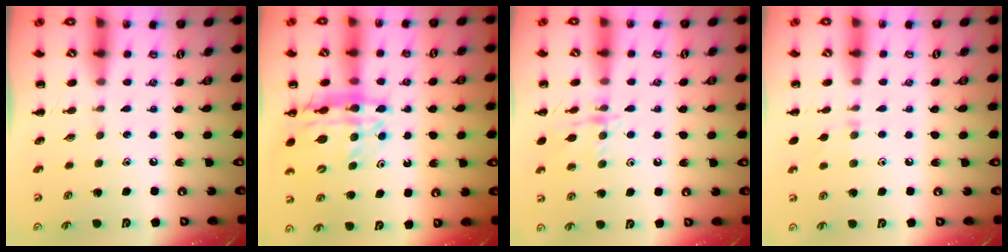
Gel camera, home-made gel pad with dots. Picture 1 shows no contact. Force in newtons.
{"total": 15.0, "press": 14.4, "slide": 4.2}
{"total": 11.2, "press": 11.1, "slide": 0.7}
{"total": 6.2, "press": 5.8, "slide": 2.2}